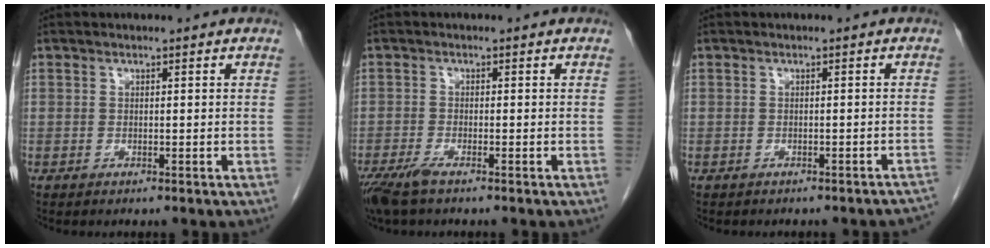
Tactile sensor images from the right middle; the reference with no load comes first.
{"total": 3.8, "force": [-2.8, 0.6, 2.6], "torque": [-0.055, -0.011, -0.054]}
{"total": 5.7, "force": [-5.2, 1.7, 1.7], "torque": [-0.015, -0.001, -0.049]}